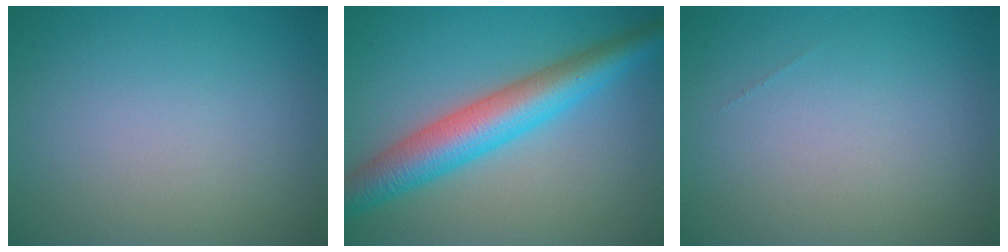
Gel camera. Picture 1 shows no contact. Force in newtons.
{"total": 6.9, "press": 6.9, "slide": 0.1}
{"total": 0.0}